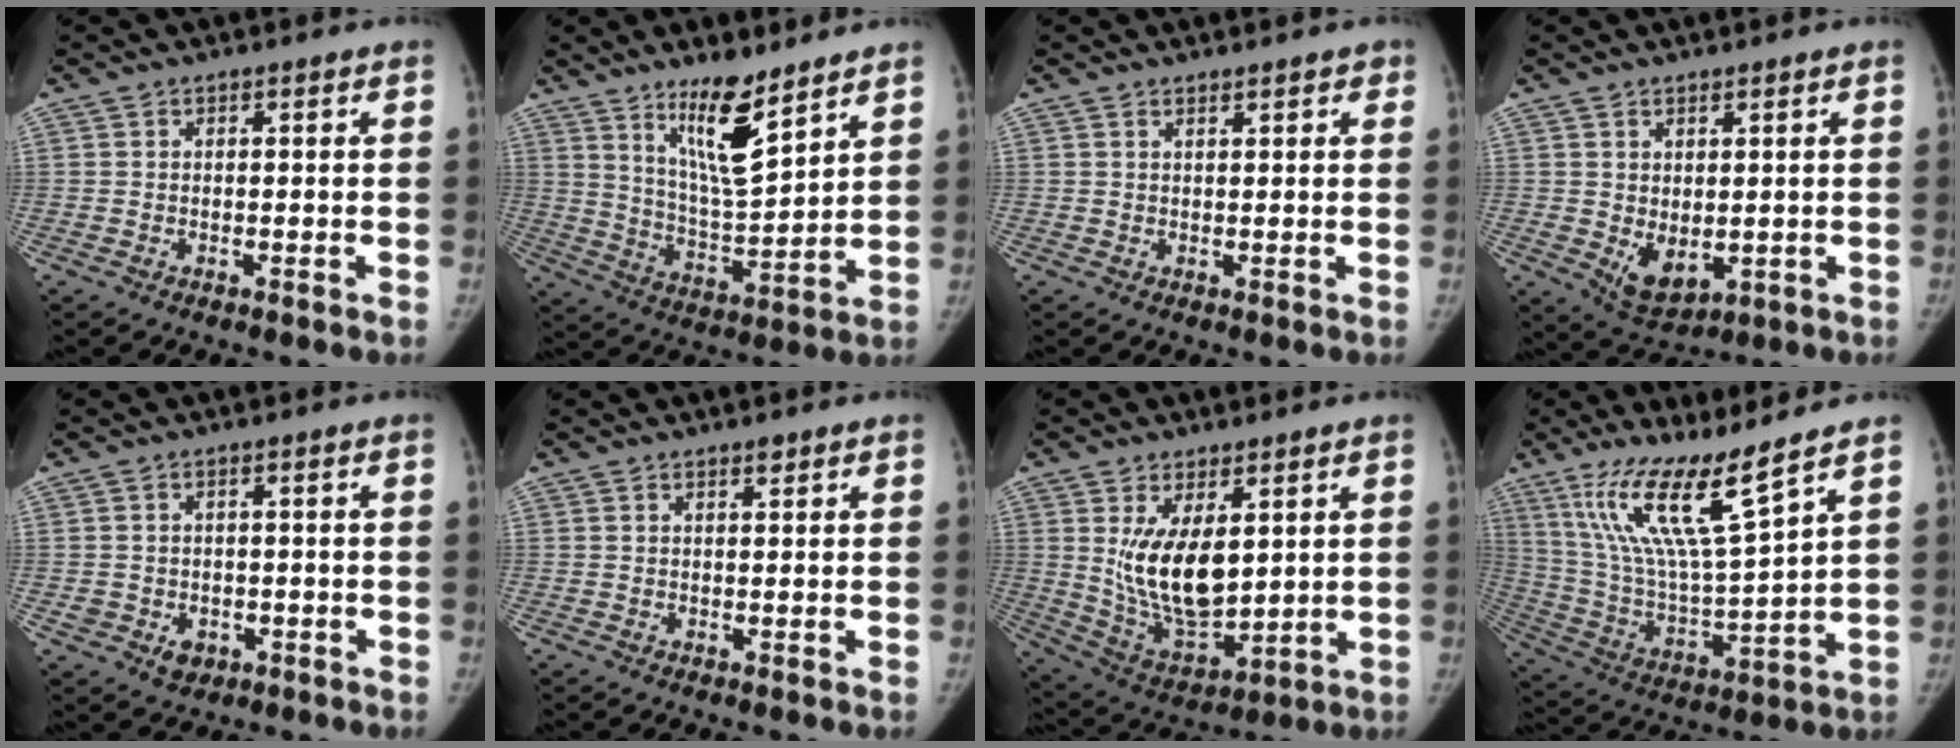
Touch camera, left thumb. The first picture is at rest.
{"total": 12.4, "force": [8.2, 2.9, 8.7], "torque": [-0.138, -0.071, 0.156]}
{"total": 1.7, "force": [1.3, 0.7, 0.9], "torque": [-0.003, -0.005, 0.015]}
{"total": 6.1, "force": [-0.2, 3.7, 4.9], "torque": [-0.064, -0.014, 0.018]}
{"total": 3.7, "force": [-1.2, 3.1, 1.6], "torque": [-0.014, 0.003, -0.006]}
{"total": 0.9, "force": [0.7, 0.3, 0.5], "torque": [-0.008, -0.005, 0.012]}
{"total": 14.1, "force": [3.4, 7.2, 11.7], "torque": [-0.182, -0.030, 0.083]}
{"total": 16.6, "force": [11.0, 1.6, 12.4], "torque": [-0.226, -0.065, 0.219]}